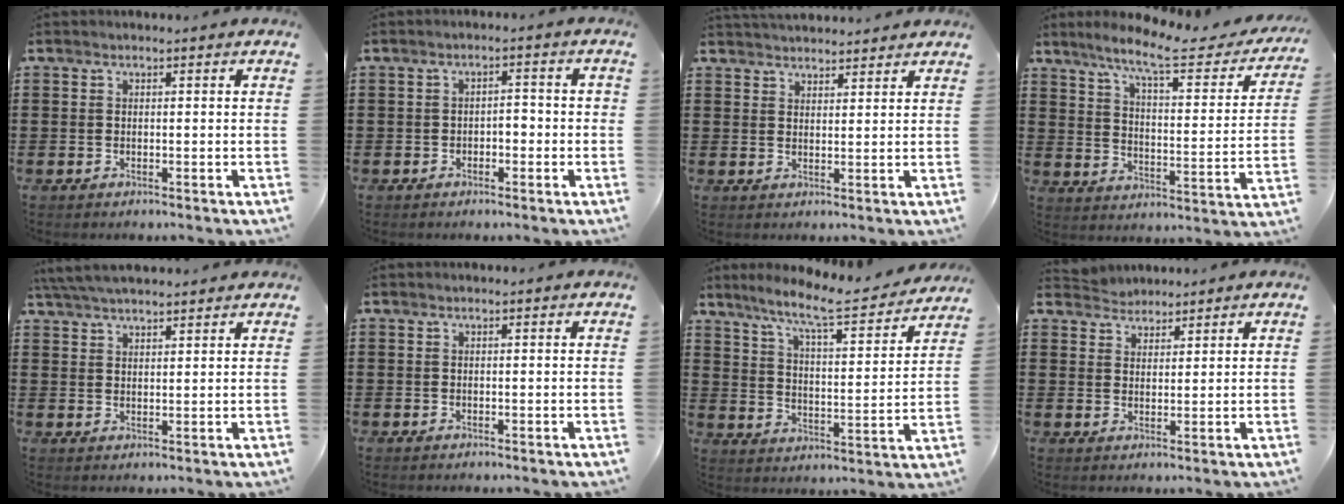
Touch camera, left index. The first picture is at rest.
{"total": 2.0, "force": [-1.3, 1.0, 1.1], "torque": [-0.025, 0.004, -0.030]}
{"total": 2.8, "force": [2.8, 0.2, -0.1], "torque": [-0.004, -0.006, 0.054]}
{"total": 8.7, "force": [6.9, 0.5, 5.3], "torque": [-0.112, -0.039, 0.110]}
{"total": 4.5, "force": [4.2, 0.3, 1.5], "torque": [-0.040, -0.007, 0.080]}
{"total": 0.0}
{"total": 8.1, "force": [6.9, 0.0, 4.1], "torque": [-0.099, -0.046, 0.111]}
{"total": 2.8, "force": [2.6, 0.8, -0.5], "torque": [0.000, 0.000, 0.051]}